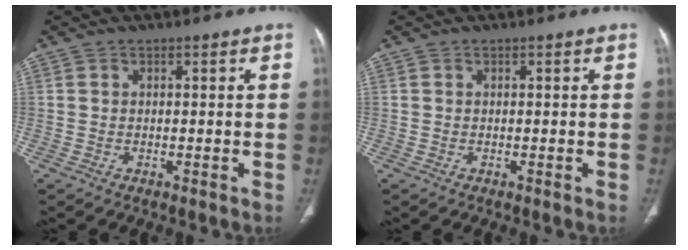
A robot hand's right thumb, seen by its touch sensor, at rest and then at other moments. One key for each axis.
{"total": 0.0}